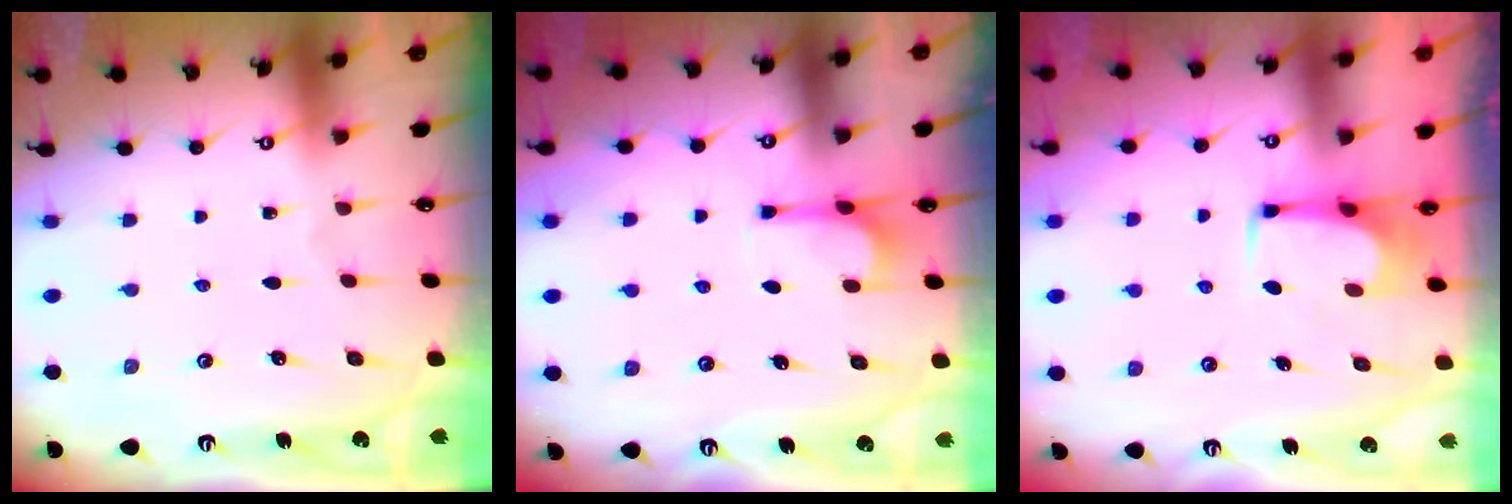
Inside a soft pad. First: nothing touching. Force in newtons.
{"total": 4.0, "press": 3.9, "slide": 0.8}
{"total": 4.0, "press": 3.9, "slide": 0.3}